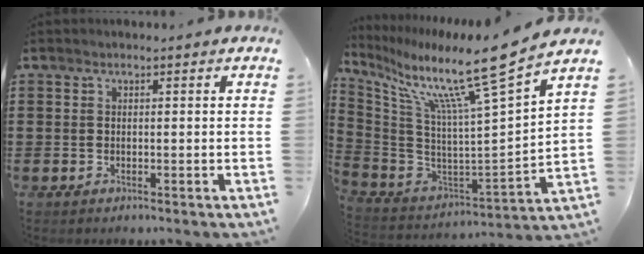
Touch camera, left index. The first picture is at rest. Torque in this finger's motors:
{"motor_torque": [2.14, 0.00, 0.50, 0.21]}